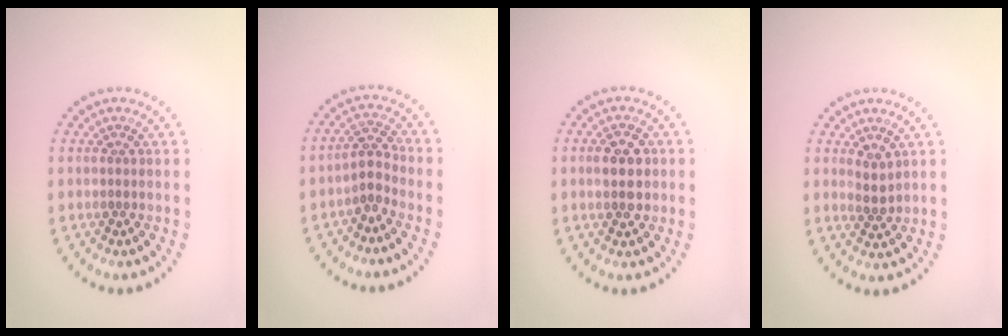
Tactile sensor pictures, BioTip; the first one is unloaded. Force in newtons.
{"total": 2.1, "press": 1.5, "slide": 1.4}
{"total": 3.0, "press": 3.0, "slide": 0.0}
{"total": 1.6, "press": 1.3, "slide": 0.9}